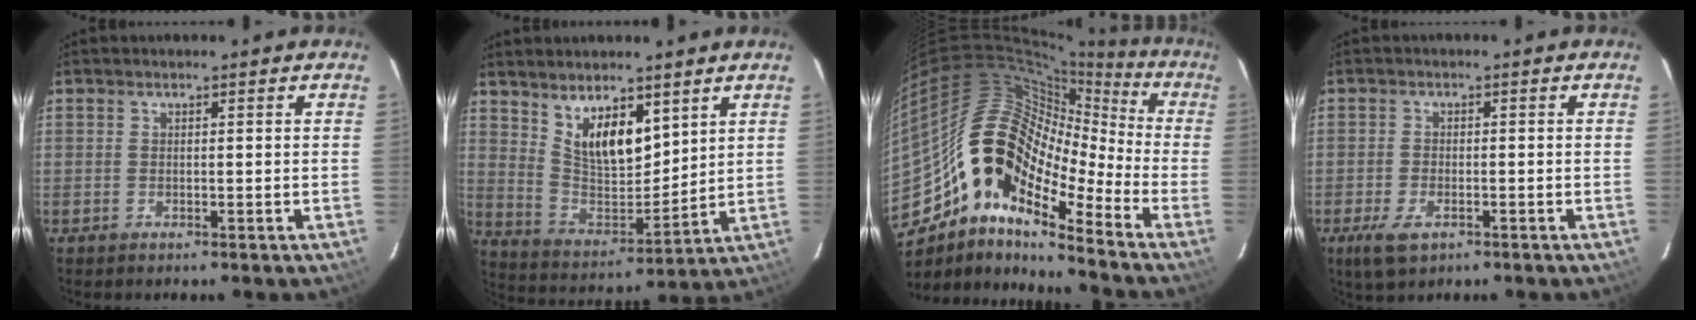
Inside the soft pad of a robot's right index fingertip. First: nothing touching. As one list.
[{"total": 12.3, "force": [6.9, 5.8, 8.3], "torque": [-0.144, -0.005, 0.143]}, {"total": 18.3, "force": [-10.1, 9.0, 12.3], "torque": [-0.194, 0.005, -0.209]}, {"total": 5.3, "force": [-2.9, 2.7, 3.6], "torque": [-0.090, -0.011, -0.051]}]